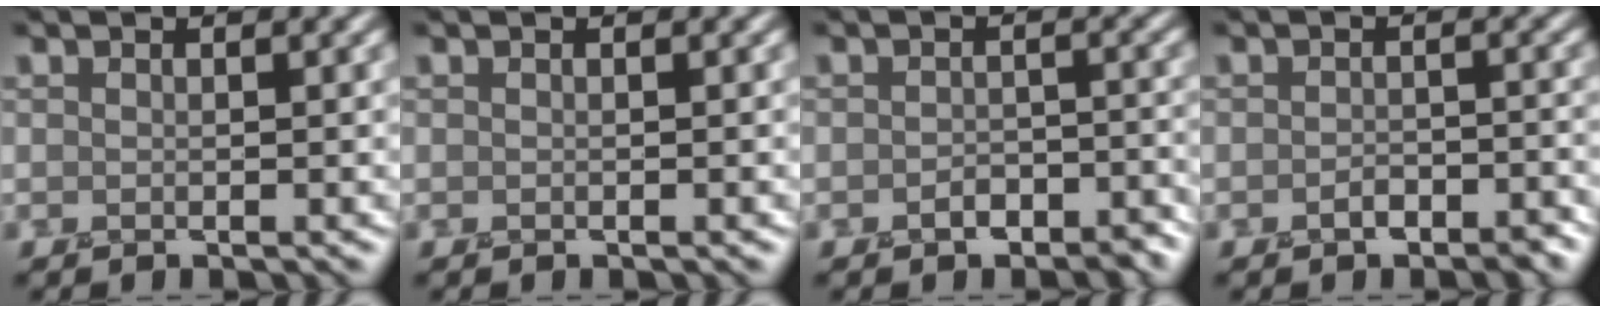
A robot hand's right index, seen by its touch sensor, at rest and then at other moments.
{"total": 0.0}
{"total": 2.5, "force": [-1.8, 1.4, 1.1], "torque": [-0.013, 0.009, -0.029]}
{"total": 2.1, "force": [-1.5, 1.0, 1.0], "torque": [-0.012, 0.009, -0.025]}